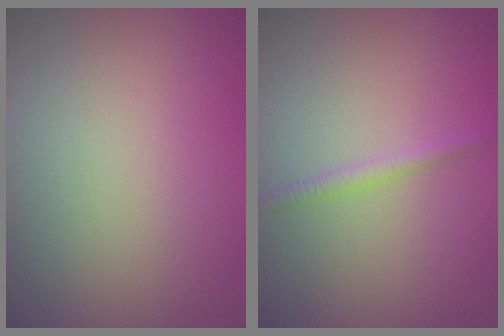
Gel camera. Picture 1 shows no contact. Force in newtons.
{"total": 1.2, "press": 1.2, "slide": 0.1}